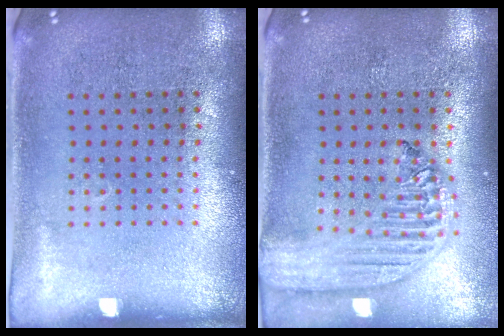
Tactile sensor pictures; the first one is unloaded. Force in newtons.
{"total": 2.3, "press": 2.0, "slide": 1.2}